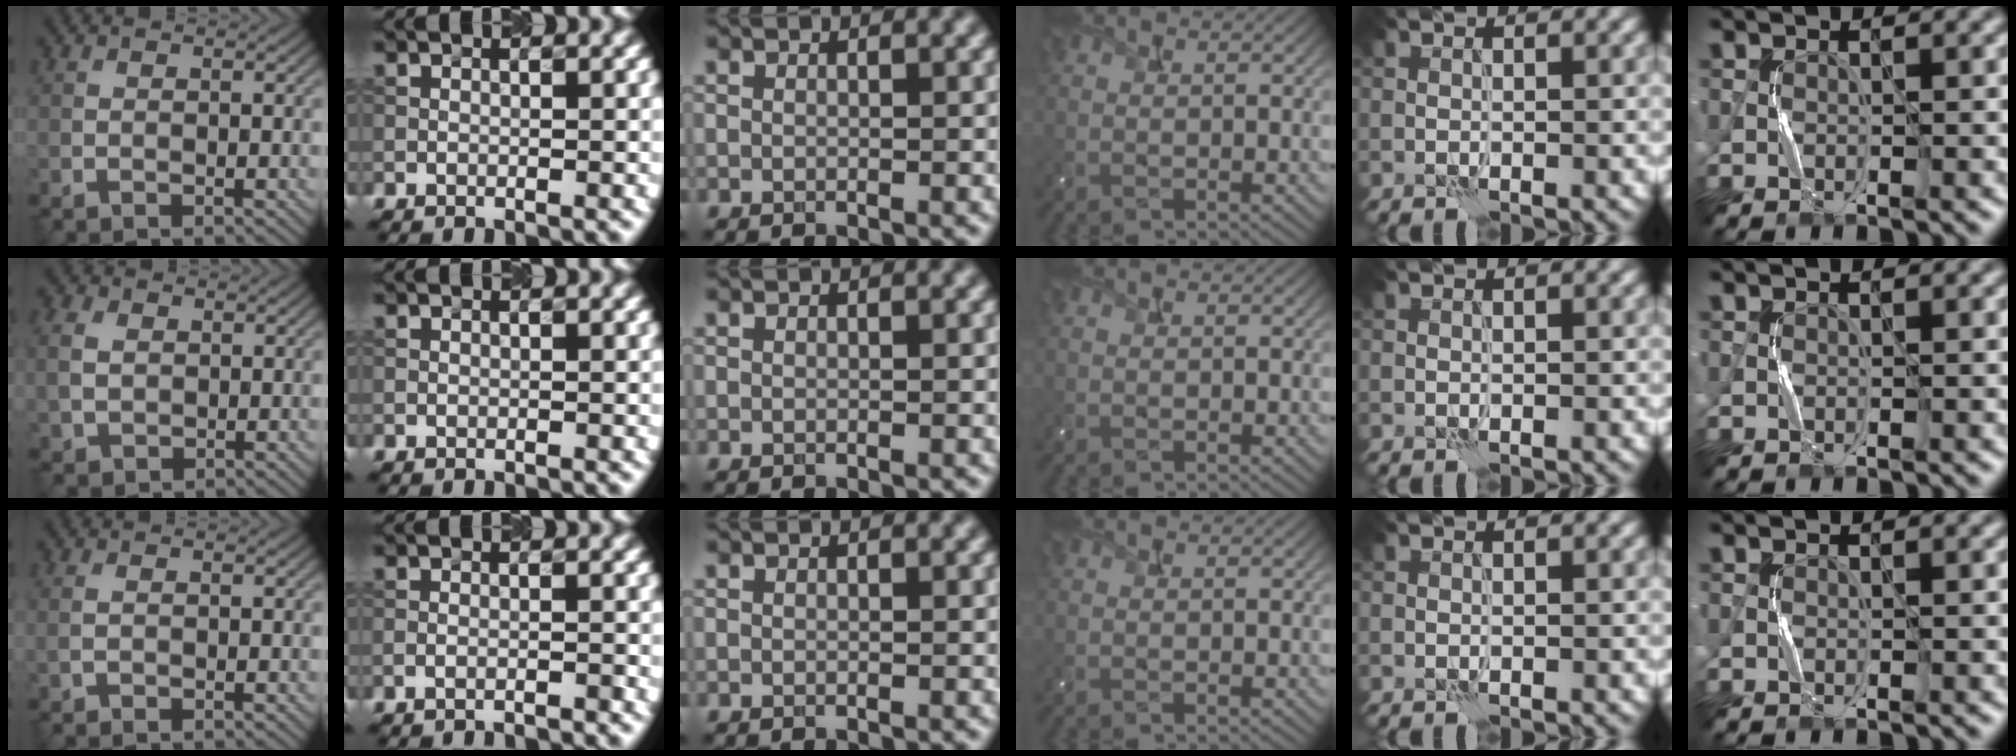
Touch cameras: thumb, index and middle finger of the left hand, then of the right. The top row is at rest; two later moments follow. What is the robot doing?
{"motion": "squeeze", "object": "bubble wrap"}